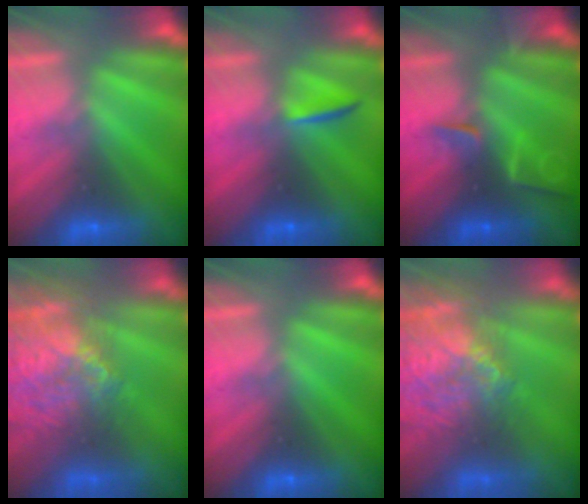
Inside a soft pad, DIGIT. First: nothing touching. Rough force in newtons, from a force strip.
{"total": 2.0}
{"total": 2.0}
{"total": 8.7}
{"total": 0.0}
{"total": 8.7}